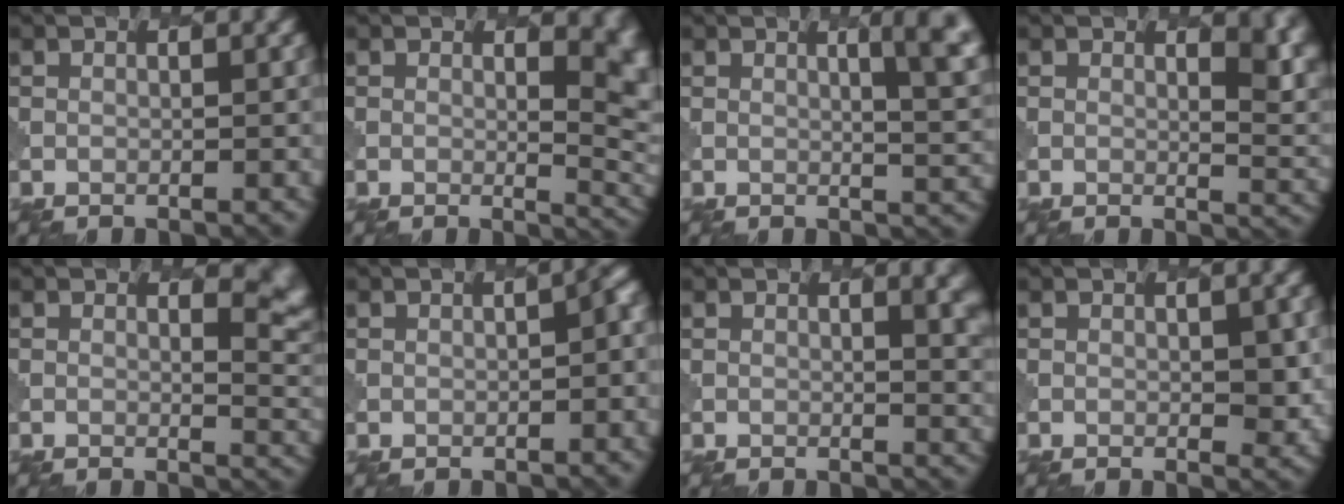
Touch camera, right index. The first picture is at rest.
{"total": 5.6, "force": [1.3, 2.6, 4.8], "torque": [-0.029, -0.007, 0.021]}
{"total": 5.5, "force": [1.8, 1.9, 4.8], "torque": [-0.029, 0.008, 0.020]}
{"total": 5.1, "force": [2.2, 2.4, 3.9], "torque": [-0.030, -0.008, 0.032]}
{"total": 4.4, "force": [1.8, 2.1, 3.4], "torque": [-0.027, -0.009, 0.024]}
{"total": 2.3, "force": [-0.3, 1.7, 1.6], "torque": [-0.011, 0.002, -0.008]}
{"total": 5.3, "force": [1.6, 2.7, 4.3], "torque": [-0.009, 0.003, 0.020]}
{"total": 2.6, "force": [0.2, 1.4, 2.2], "torque": [-0.029, -0.005, 0.006]}